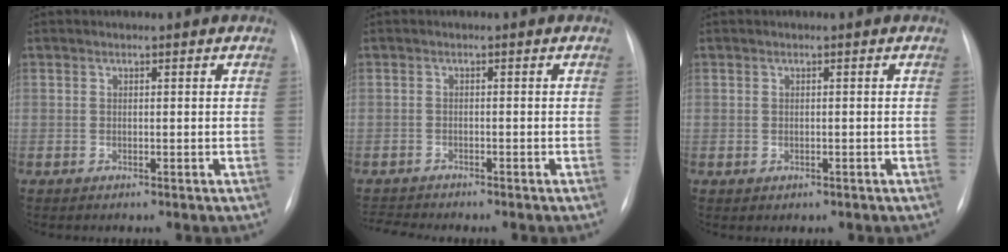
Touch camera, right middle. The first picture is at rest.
{"total": 2.8, "force": [-2.7, -0.4, 0.1], "torque": [-0.001, -0.013, -0.045]}
{"total": 0.7, "force": [-0.2, 0.6, 0.3], "torque": [-0.007, 0.000, 0.001]}